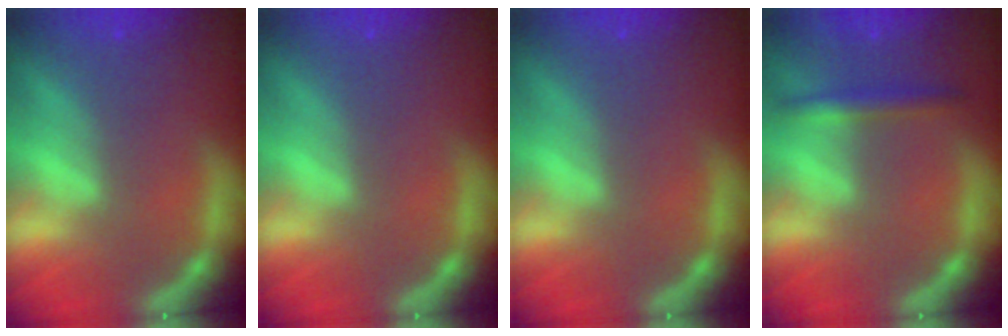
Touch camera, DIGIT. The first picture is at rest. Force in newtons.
{"total": 0.0}
{"total": 0.0}
{"total": 2.4}